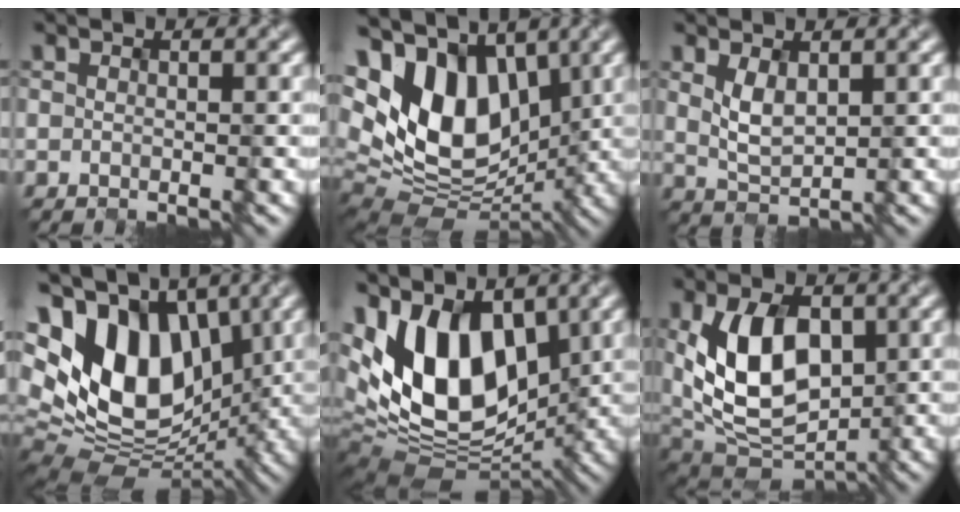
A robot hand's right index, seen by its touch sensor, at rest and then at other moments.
{"total": 12.2, "force": [2.8, 7.8, 9.0], "torque": [-0.177, 0.007, 0.046]}
{"total": 2.0, "force": [0.7, 1.0, 1.6], "torque": [-0.044, -0.005, 0.026]}
{"total": 14.7, "force": [3.2, 9.6, 10.7], "torque": [-0.213, 0.012, 0.059]}
{"total": 12.9, "force": [2.5, 8.1, 9.7], "torque": [-0.190, -0.006, 0.042]}
{"total": 8.8, "force": [0.8, 5.4, 6.9], "torque": [-0.135, -0.005, 0.015]}